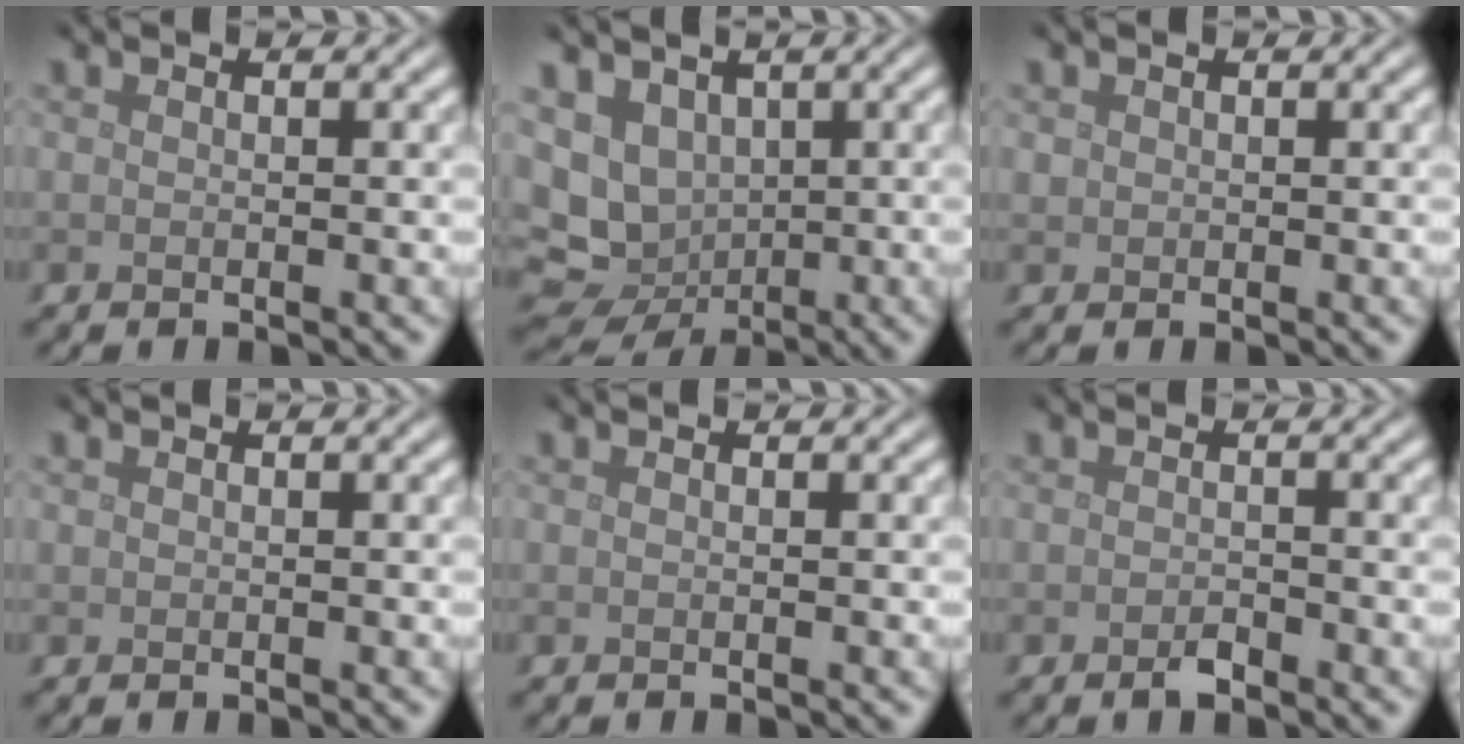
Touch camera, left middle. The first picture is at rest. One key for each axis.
{"total": 7.6, "fx": 0.2, "fy": 6.6, "fz": 3.8, "tx": -0.066, "ty": -0.003, "tz": 0.009}
{"total": 0.6, "fx": 0.2, "fy": 0.5, "fz": 0.0, "tx": 0.004, "ty": -0.001, "tz": 0.005}
{"total": 0.0}
{"total": 0.0}
{"total": 1.2, "fx": -0.8, "fy": 0.5, "fz": 0.7, "tx": -0.013, "ty": 0.000, "tz": -0.015}